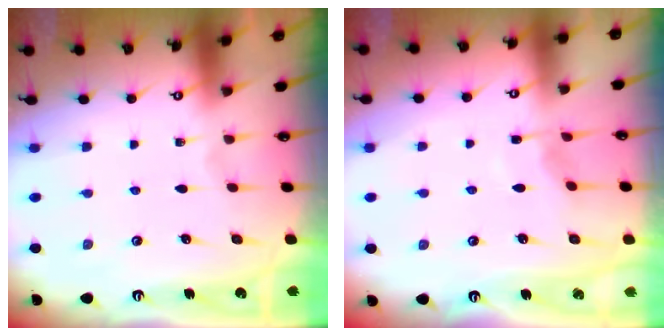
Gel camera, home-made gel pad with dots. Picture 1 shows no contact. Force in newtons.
{"total": 3.8, "press": 3.7, "slide": 0.6}